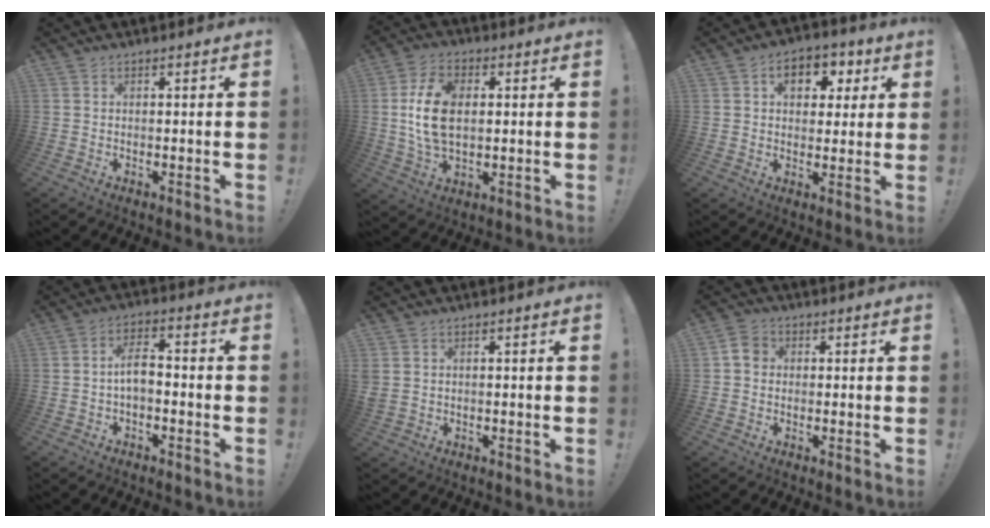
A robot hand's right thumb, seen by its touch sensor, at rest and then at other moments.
{"total": 13.9, "force": [1.4, 8.6, 10.7], "torque": [-0.206, 0.000, 0.025]}
{"total": 8.5, "force": [2.9, 6.3, 4.9], "torque": [-0.061, -0.007, 0.051]}
{"total": 6.3, "force": [-0.9, 3.1, 5.4], "torque": [-0.091, 0.006, -0.016]}
{"total": 1.7, "force": [0.7, 1.2, 1.0], "torque": [-0.022, 0.003, 0.015]}
{"total": 4.8, "force": [0.5, 4.2, 2.3], "torque": [-0.034, 0.010, 0.012]}